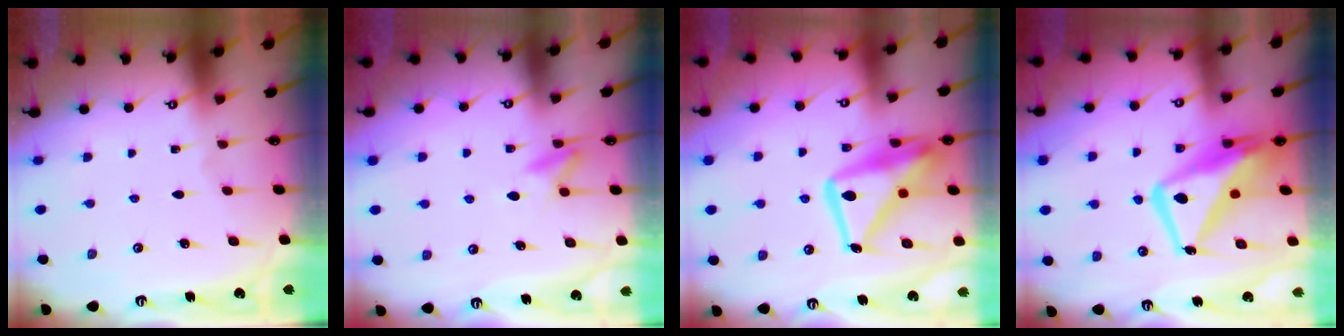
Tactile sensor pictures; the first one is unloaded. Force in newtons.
{"total": 9.3, "press": 9.2, "slide": 1.3}
{"total": 18.9, "press": 18.8, "slide": 2.0}
{"total": 15.0, "press": 14.9, "slide": 1.9}